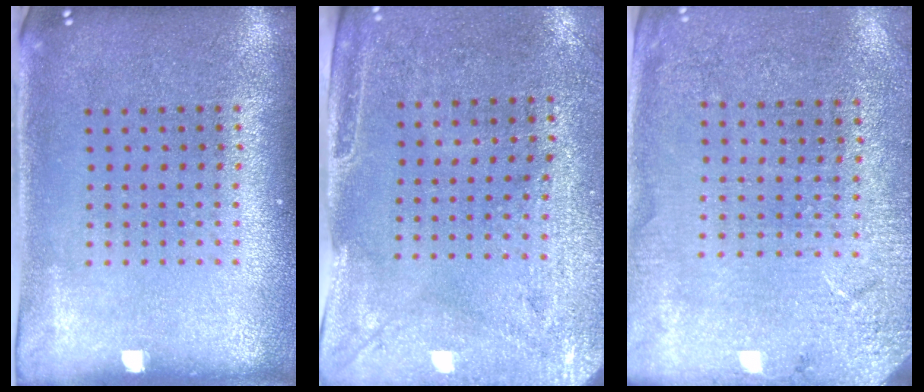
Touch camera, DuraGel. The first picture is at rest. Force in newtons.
{"total": 2.9, "press": 2.5, "slide": 1.6}
{"total": 2.7, "press": 2.6, "slide": 0.4}